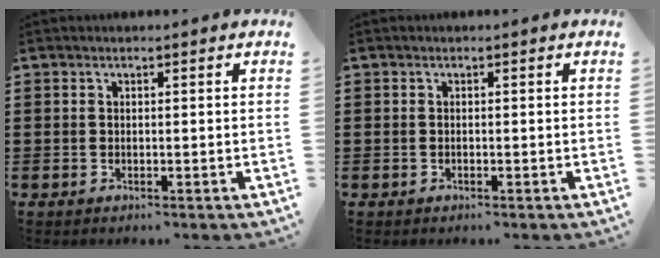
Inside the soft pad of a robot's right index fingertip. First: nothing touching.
{"total": 0.0}